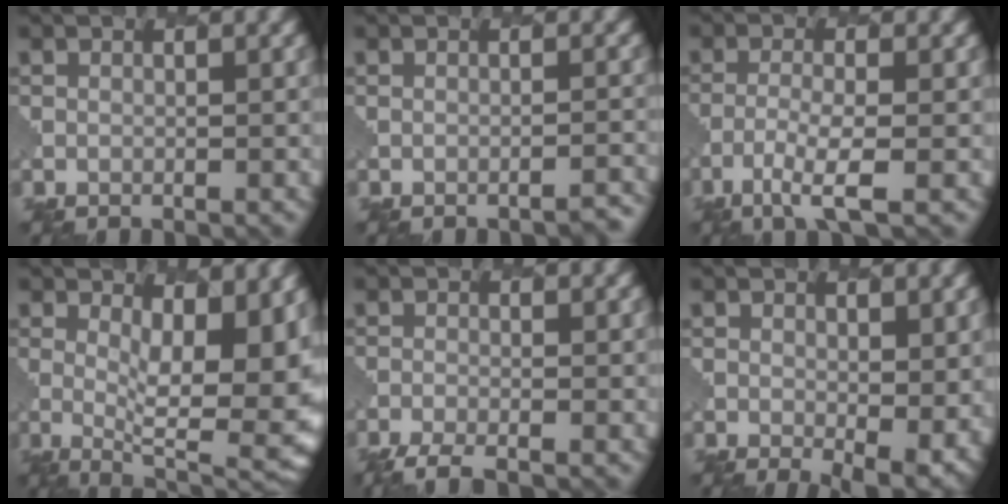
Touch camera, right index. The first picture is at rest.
{"total": 2.1, "force": [-1.8, 0.4, 0.9], "torque": [0.002, 0.008, -0.028]}
{"total": 3.3, "force": [-1.5, 0.4, 2.9], "torque": [-0.060, 0.000, -0.039]}
{"total": 11.1, "force": [1.3, 4.4, 10.1], "torque": [-0.115, -0.007, 0.022]}
{"total": 3.2, "force": [-2.5, 0.6, 1.9], "torque": [-0.033, -0.003, -0.053]}
{"total": 4.3, "force": [0.1, 1.9, 3.8], "torque": [-0.051, -0.019, 0.009]}